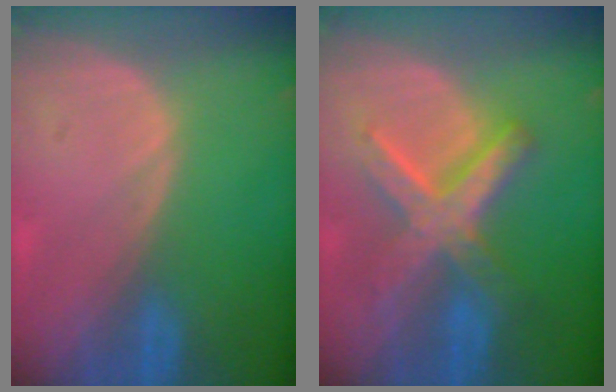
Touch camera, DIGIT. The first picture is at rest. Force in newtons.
{"total": 8.4, "press": 8.4, "slide": 0.8}